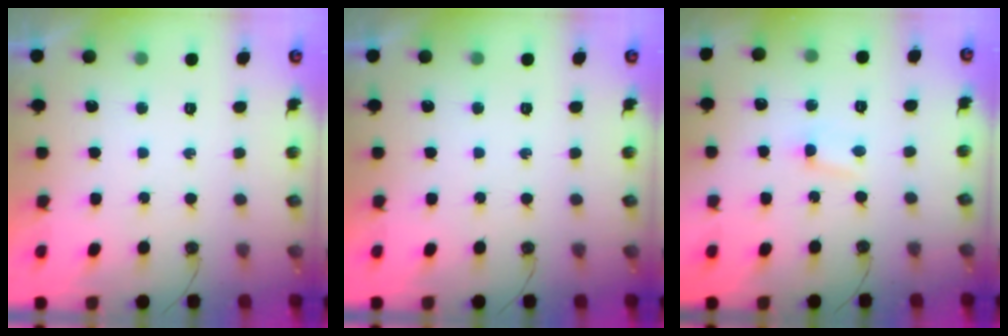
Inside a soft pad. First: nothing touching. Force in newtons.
{"total": 0.0}
{"total": 2.0, "press": 2.0, "slide": 0.3}